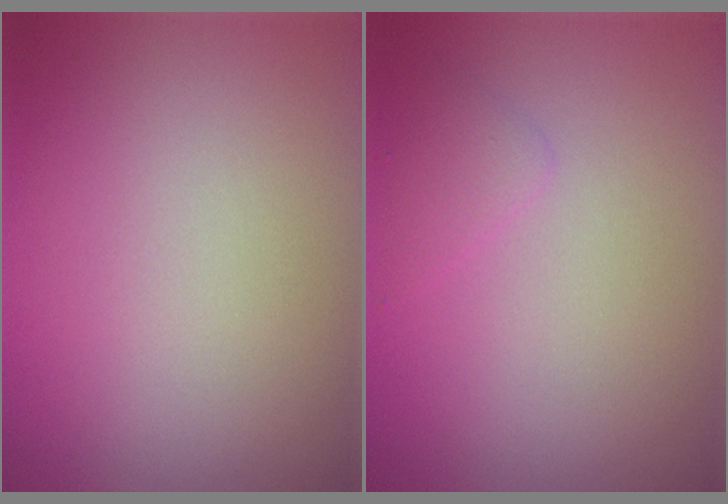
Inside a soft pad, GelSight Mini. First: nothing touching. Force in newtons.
{"total": 1.0, "press": 1.0, "slide": 0.1}